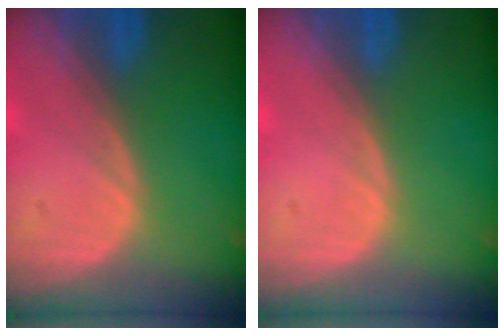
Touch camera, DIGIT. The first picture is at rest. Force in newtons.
{"total": 0.0}